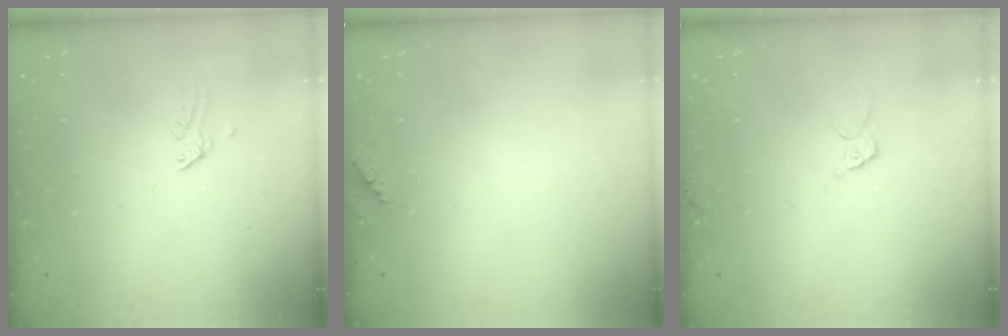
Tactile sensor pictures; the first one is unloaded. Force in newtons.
{"total": 3.4, "press": 3.4, "slide": 0.4}
{"total": 5.9, "press": 5.9, "slide": 0.4}